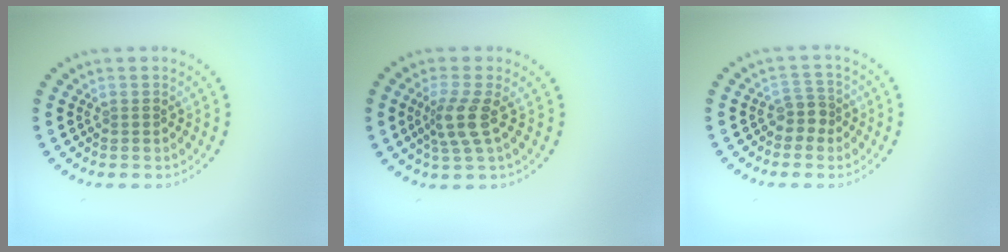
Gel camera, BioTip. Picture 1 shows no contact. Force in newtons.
{"total": 2.9, "press": 2.4, "slide": 1.7}
{"total": 1.9, "press": 1.5, "slide": 1.2}